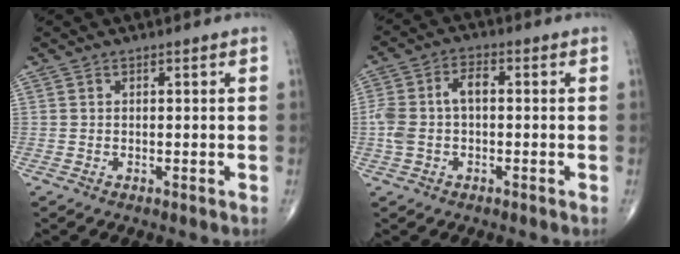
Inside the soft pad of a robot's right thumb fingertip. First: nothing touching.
{"total": 7.4, "force": [-0.1, 4.3, 6.0], "torque": [-0.140, 0.029, -0.003]}